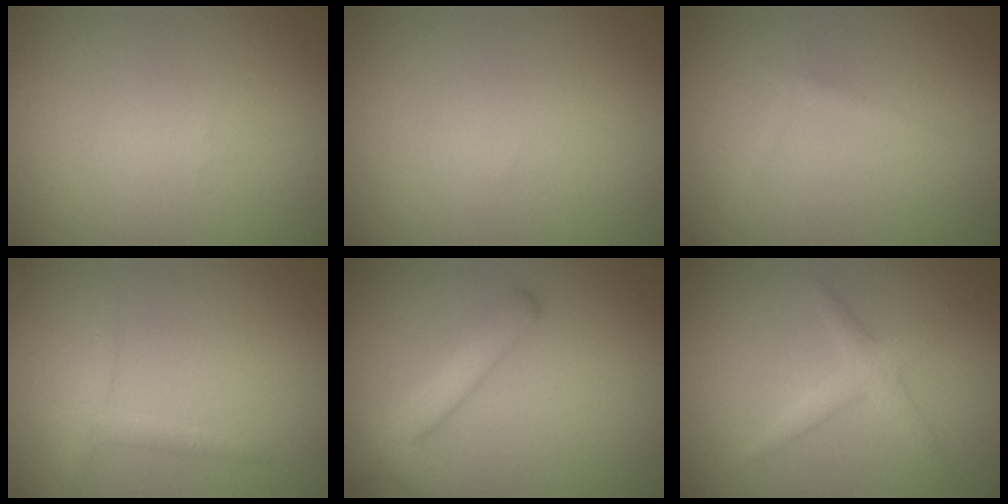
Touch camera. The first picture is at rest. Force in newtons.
{"total": 0.0}
{"total": 0.8, "press": 0.8, "slide": 0.0}
{"total": 1.6, "press": 1.5, "slide": 0.1}
{"total": 3.5, "press": 3.5, "slide": 0.2}
{"total": 2.1, "press": 2.1, "slide": 0.1}